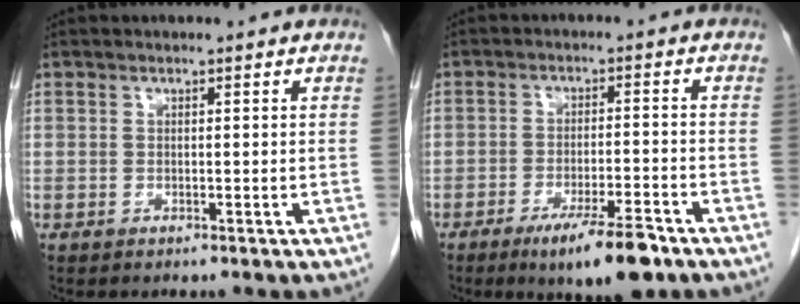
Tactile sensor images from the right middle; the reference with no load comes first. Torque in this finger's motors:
{"motor_torque": [1.31, -0.82, 0.44, 0.11]}